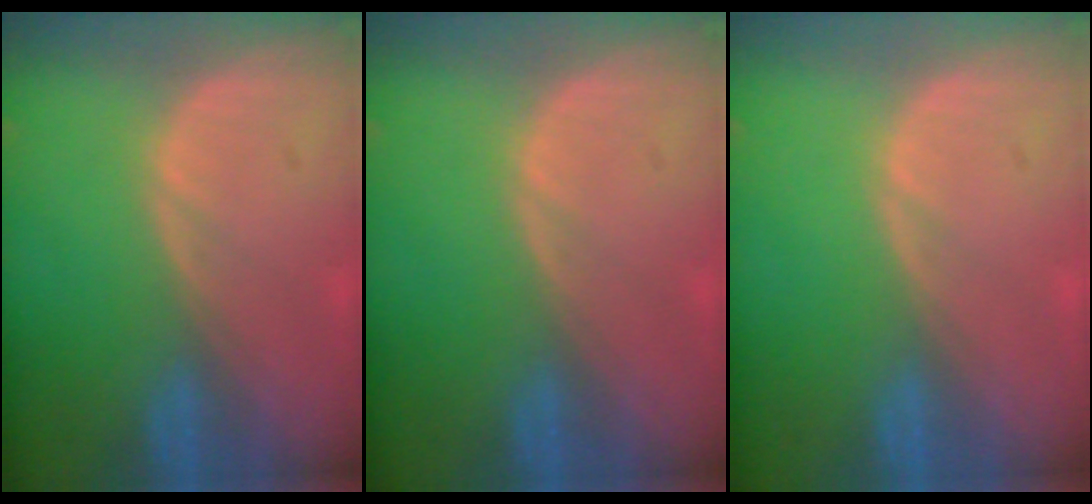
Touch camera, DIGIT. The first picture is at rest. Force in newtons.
{"total": 0.0}
{"total": 0.0}